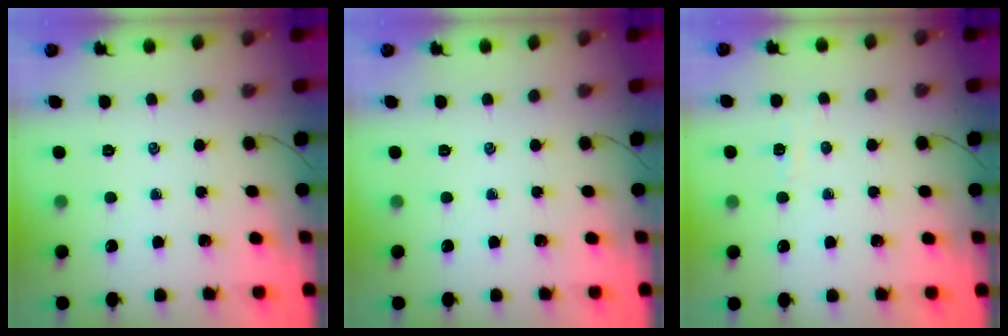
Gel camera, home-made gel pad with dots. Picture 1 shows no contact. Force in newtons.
{"total": 0.0}
{"total": 2.4, "press": 2.3, "slide": 0.6}